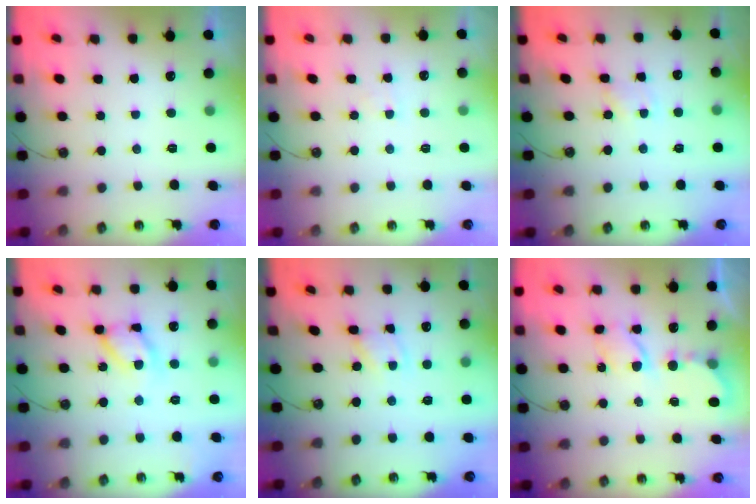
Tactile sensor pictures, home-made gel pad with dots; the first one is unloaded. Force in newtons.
{"total": 3.4, "press": 3.4, "slide": 0.3}
{"total": 1.1, "press": 1.1, "slide": 0.2}
{"total": 13.0, "press": 13.0, "slide": 0.9}
{"total": 1.4, "press": 1.4, "slide": 0.1}
{"total": 6.5, "press": 6.5, "slide": 0.2}